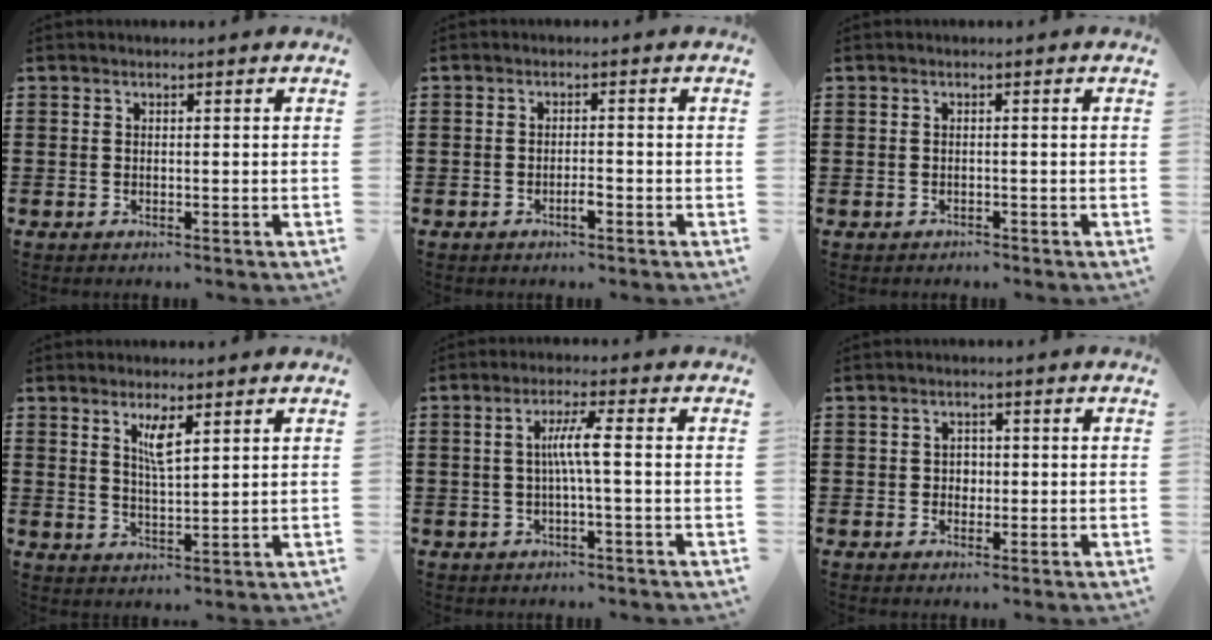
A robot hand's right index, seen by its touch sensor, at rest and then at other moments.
{"total": 1.8, "force": [-1.1, 0.5, 1.3], "torque": [-0.026, 0.000, -0.019]}
{"total": 0.7, "force": [-0.6, 0.3, -0.1], "torque": [0.001, 0.004, -0.015]}
{"total": 3.8, "force": [2.1, 0.8, 3.1], "torque": [-0.057, 0.000, 0.033]}
{"total": 4.5, "force": [-0.2, -0.1, 4.5], "torque": [-0.084, 0.000, -0.010]}
{"total": 1.4, "force": [-0.1, 1.2, 0.7], "torque": [-0.016, 0.005, -0.004]}